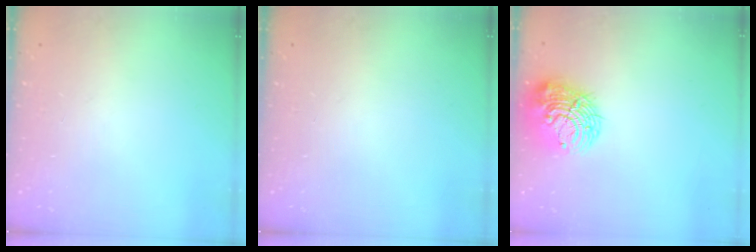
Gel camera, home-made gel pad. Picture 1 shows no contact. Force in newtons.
{"total": 0.0}
{"total": 14.8, "press": 14.7, "slide": 1.5}